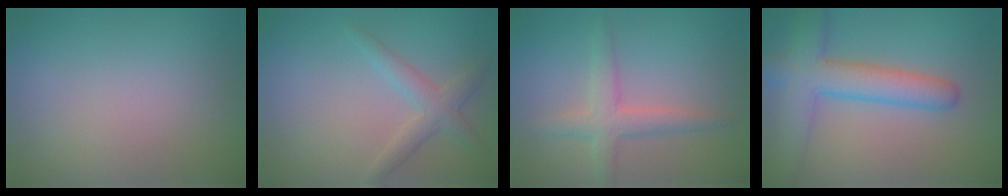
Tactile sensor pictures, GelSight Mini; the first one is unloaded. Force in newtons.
{"total": 2.6, "press": 2.6, "slide": 0.0}
{"total": 3.0, "press": 3.0, "slide": 0.1}
{"total": 6.6, "press": 6.6, "slide": 0.4}